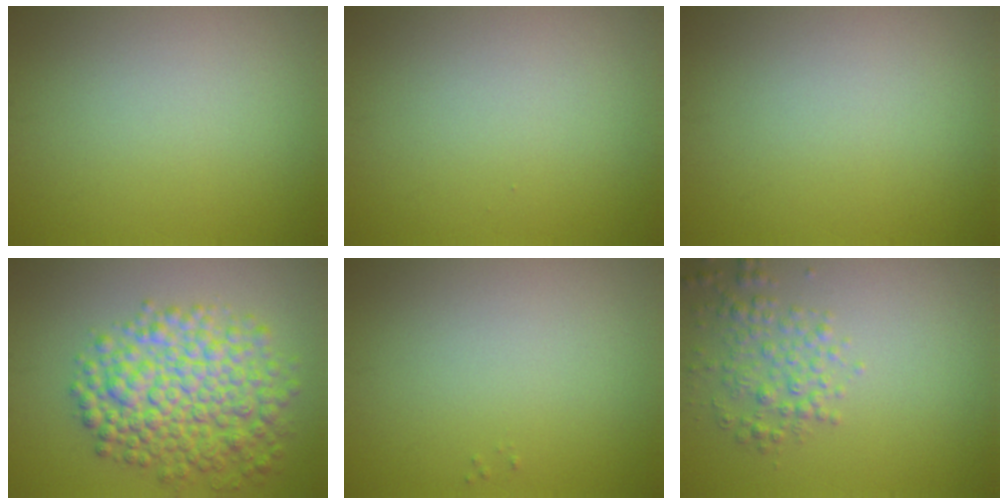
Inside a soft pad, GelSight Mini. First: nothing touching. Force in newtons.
{"total": 0.0}
{"total": 0.0}
{"total": 7.7, "press": 7.7, "slide": 0.2}
{"total": 0.0}
{"total": 2.7, "press": 2.7, "slide": 0.1}